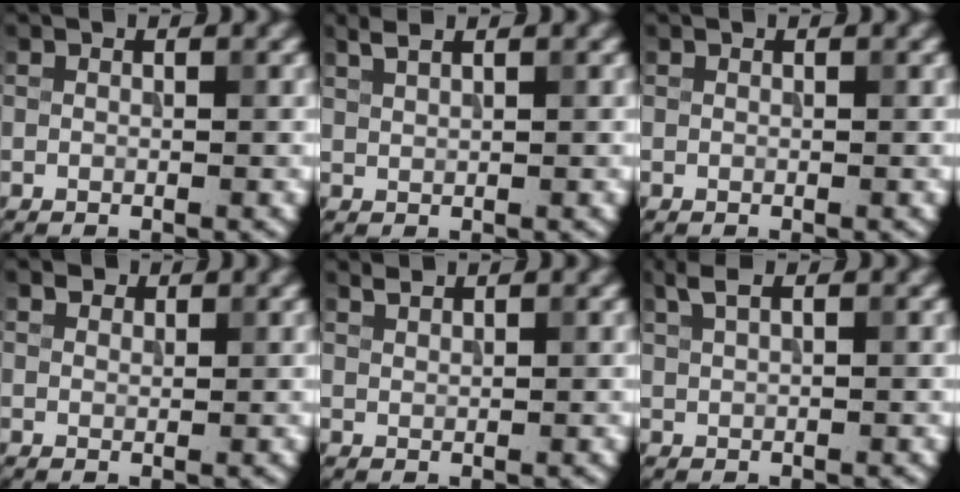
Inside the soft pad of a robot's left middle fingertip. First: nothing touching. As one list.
[{"total": 1.6, "force": [1.2, 0.4, 0.9], "torque": [-0.016, 0.004, 0.021]}, {"total": 0.0}, {"total": 1.1, "force": [0.9, 0.6, 0.2], "torque": [-0.005, -0.002, 0.012]}, {"total": 0.9, "force": [0.9, 0.1, 0.2], "torque": [-0.003, -0.001, 0.018]}, {"total": 1.8, "force": [1.2, 0.5, 1.3], "torque": [-0.027, 0.003, 0.026]}]